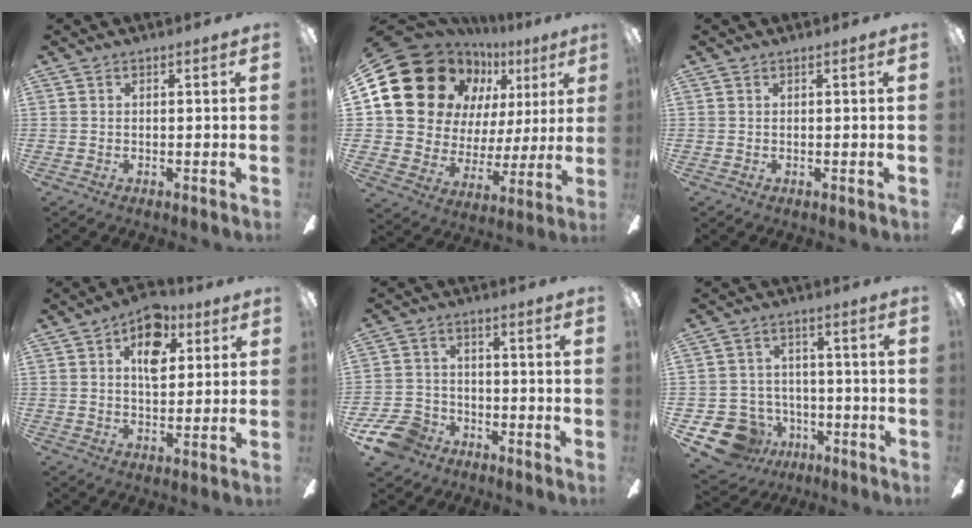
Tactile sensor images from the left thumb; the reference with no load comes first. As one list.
[{"total": 23.2, "force": [11.7, 16.8, 10.8], "torque": [-0.197, -0.075, 0.233]}, {"total": 0.0}, {"total": 11.4, "force": [4.7, 7.0, 7.7], "torque": [-0.094, -0.006, 0.077]}, {"total": 9.5, "force": [-6.1, 6.4, 3.4], "torque": [-0.088, 0.038, -0.114]}, {"total": 11.2, "force": [-6.2, 8.5, 4.0], "torque": [-0.109, 0.043, -0.106]}]